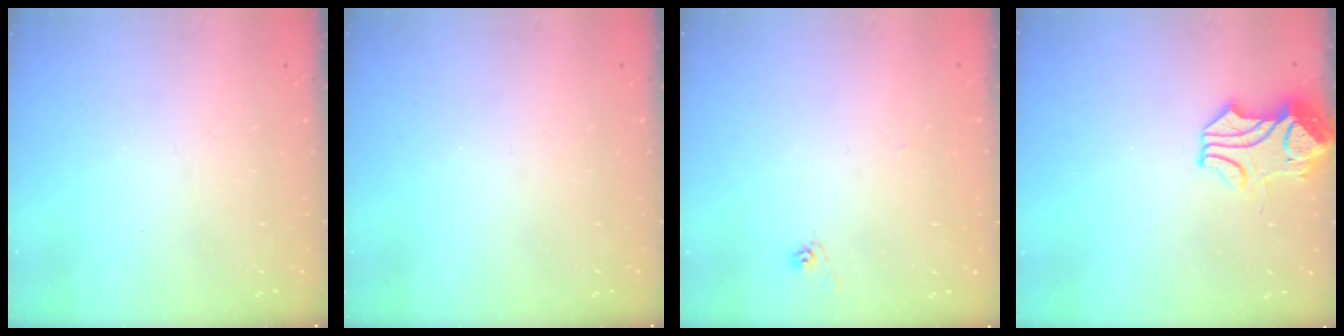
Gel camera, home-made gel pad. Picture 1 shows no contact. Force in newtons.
{"total": 0.0}
{"total": 3.9, "press": 3.9, "slide": 0.2}
{"total": 2.0, "press": 1.9, "slide": 0.6}